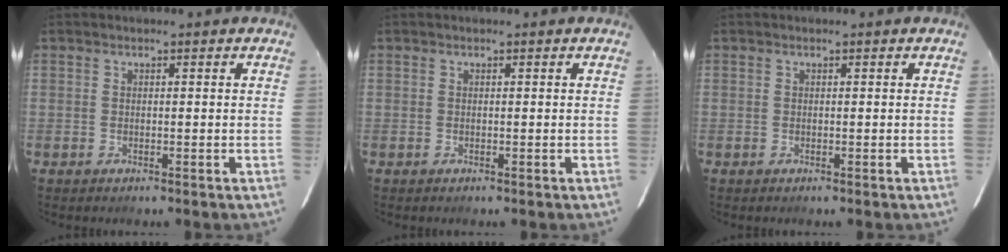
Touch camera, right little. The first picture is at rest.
{"total": 0.0}
{"total": 0.0}